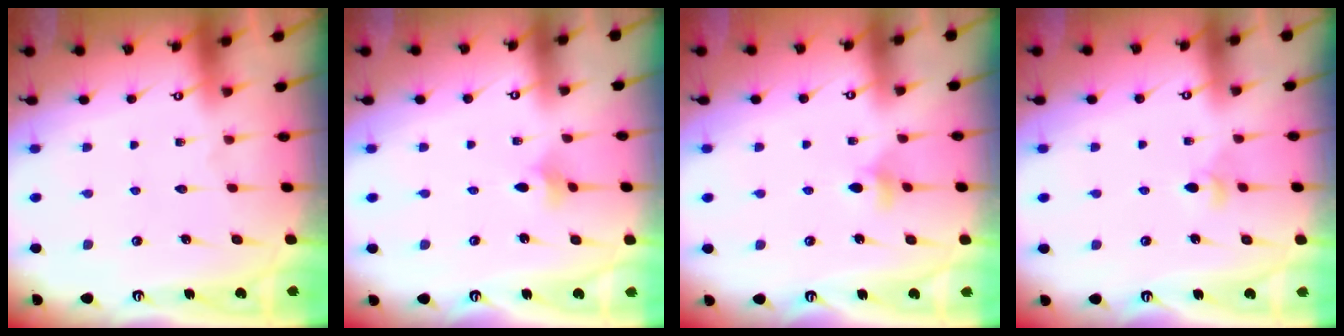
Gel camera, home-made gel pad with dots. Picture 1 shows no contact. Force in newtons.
{"total": 1.9, "press": 1.8, "slide": 0.5}
{"total": 3.9, "press": 3.8, "slide": 0.7}
{"total": 3.6, "press": 3.5, "slide": 0.8}